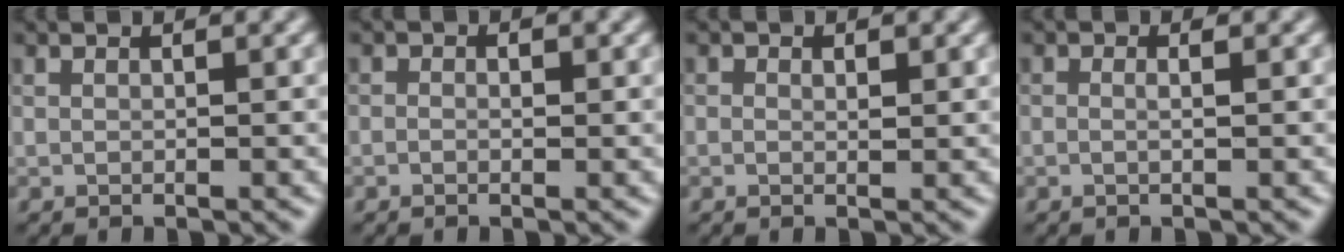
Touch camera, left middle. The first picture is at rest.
{"total": 1.2, "force": [-1.1, -0.3, -0.2], "torque": [0.010, -0.011, -0.016]}
{"total": 0.6, "force": [-0.6, -0.2, -0.1], "torque": [0.013, -0.010, -0.010]}
{"total": 0.9, "force": [-0.9, -0.2, 0.1], "torque": [0.000, -0.013, -0.018]}